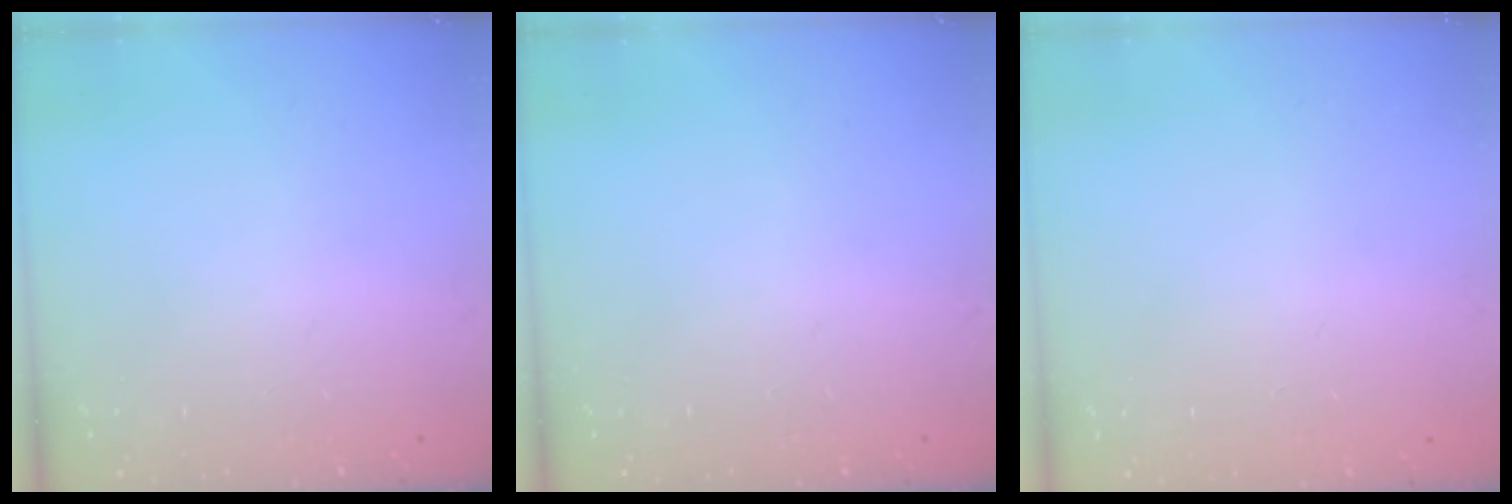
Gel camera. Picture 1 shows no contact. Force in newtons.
{"total": 0.0}
{"total": 0.0}